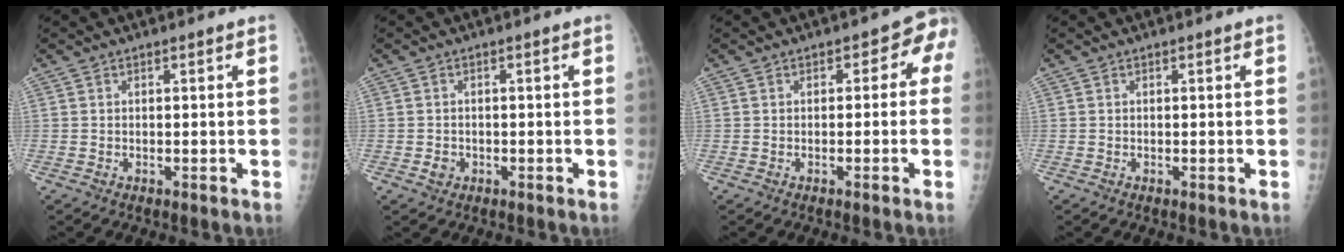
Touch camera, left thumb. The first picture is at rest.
{"total": 1.6, "force": [-0.5, 1.4, 0.6], "torque": [-0.006, 0.003, -0.007]}
{"total": 3.5, "force": [-0.2, 2.7, 2.2], "torque": [0.010, 0.013, -0.015]}
{"total": 0.0}